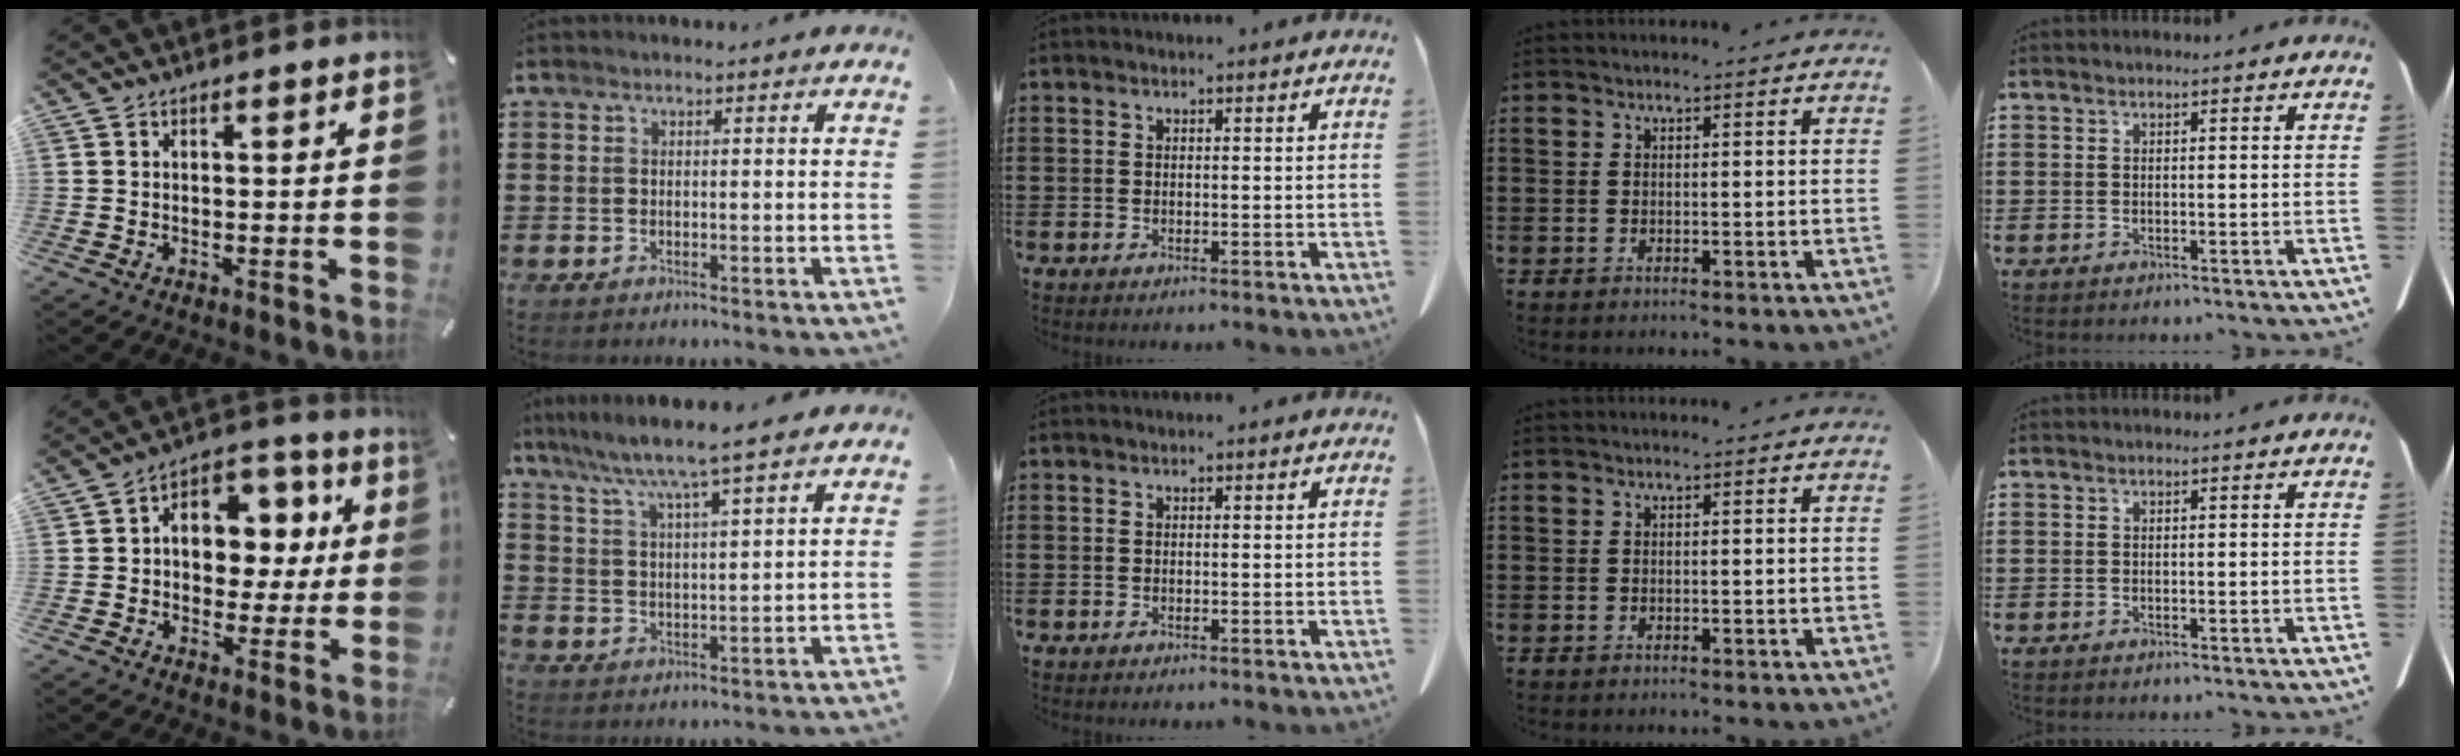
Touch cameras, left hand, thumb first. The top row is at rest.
{"thumb": {"total": 10.1, "force": [0.8, 8.5, 5.4], "torque": [-0.077, -0.003, 0.016]}, "index": {"total": 5.5, "force": [4.8, -0.9, 2.6], "torque": [-0.072, -0.032, 0.075]}}